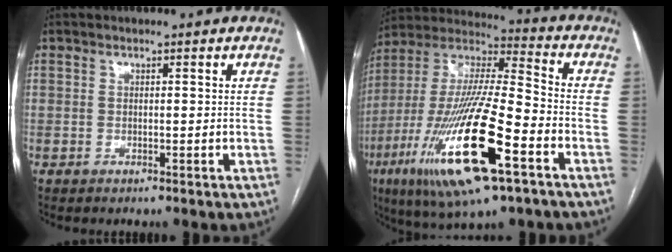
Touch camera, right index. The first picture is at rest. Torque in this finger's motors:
{"motor_torque": [1.44, -0.70, 0.37, 0.10]}